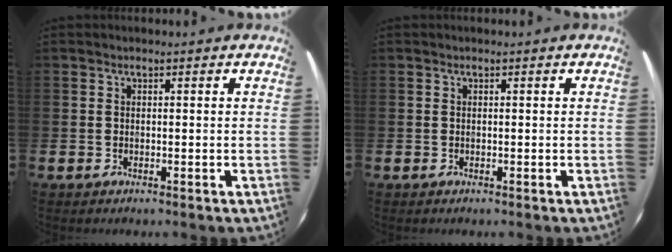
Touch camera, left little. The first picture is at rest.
{"total": 0.0}